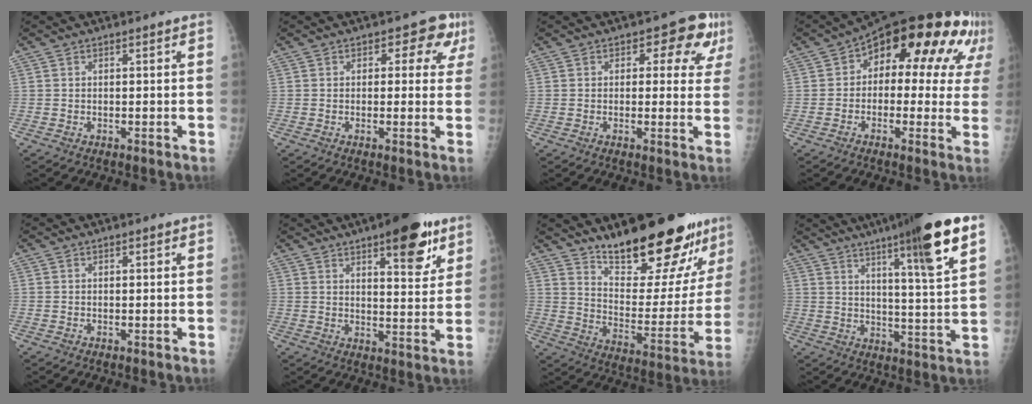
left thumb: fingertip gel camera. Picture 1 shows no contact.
{"total": 6.4, "force": [2.3, 4.2, 4.3], "torque": [0.002, 0.000, 0.014]}
{"total": 8.2, "force": [3.0, 4.9, 5.8], "torque": [-0.016, 0.001, 0.026]}
{"total": 19.9, "force": [6.9, 11.2, 14.9], "torque": [-0.132, 0.031, 0.079]}
{"total": 0.5, "force": [0.2, 0.3, 0.4], "torque": [-0.002, 0.001, 0.001]}
{"total": 13.3, "force": [7.6, 4.6, 9.8], "torque": [-0.098, -0.035, 0.103]}
{"total": 23.2, "force": [17.2, 7.2, 13.7], "torque": [-0.156, -0.112, 0.262]}
{"total": 17.4, "force": [9.8, 1.5, 14.4], "torque": [-0.200, -0.046, 0.143]}